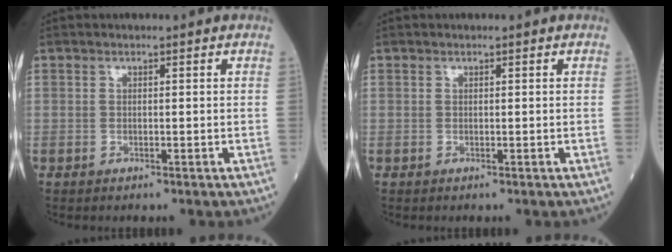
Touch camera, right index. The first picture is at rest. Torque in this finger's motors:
{"motor_torque": [-0.11, -0.02, -0.05, 0.02]}